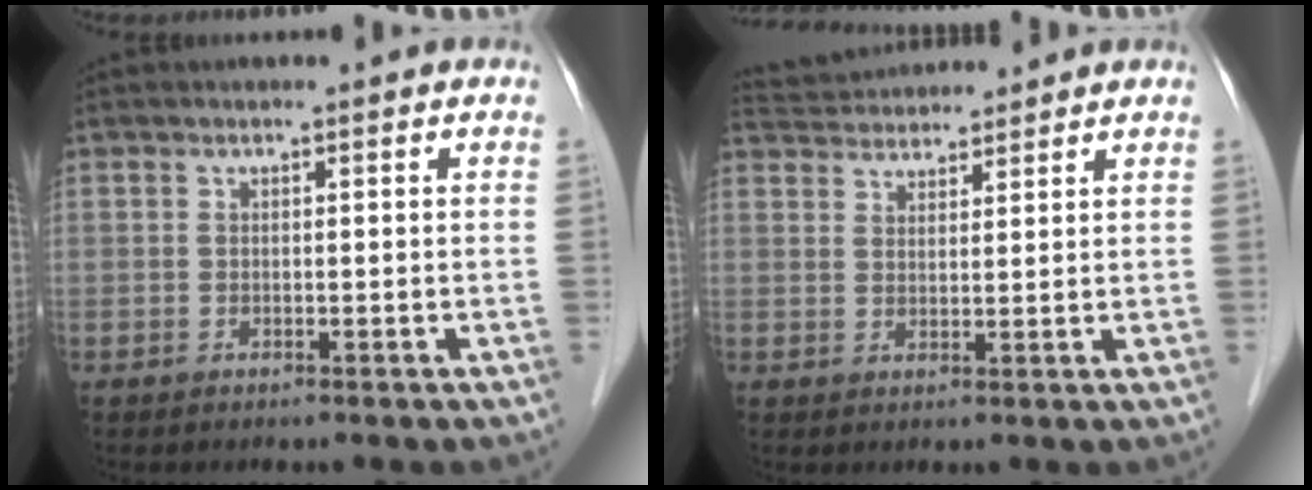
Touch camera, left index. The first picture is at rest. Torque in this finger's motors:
{"motor_torque": [-0.09, -0.47, -0.04, -0.01]}